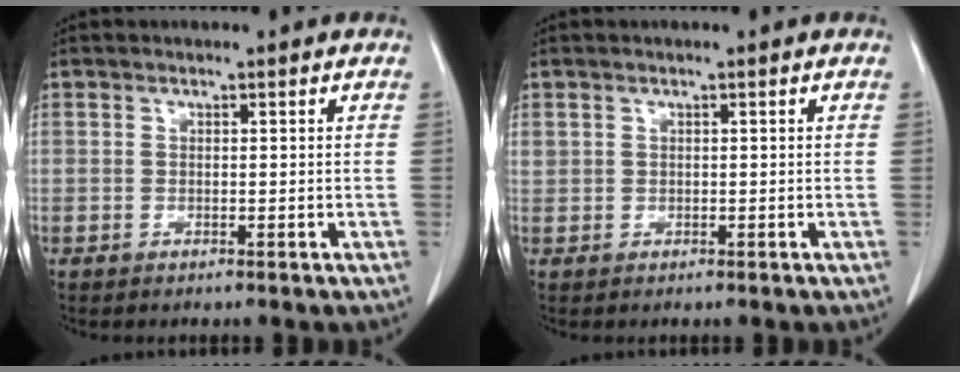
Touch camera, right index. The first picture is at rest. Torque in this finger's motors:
{"motor_torque": [0.13, 0.19, 0.09, 0.04]}